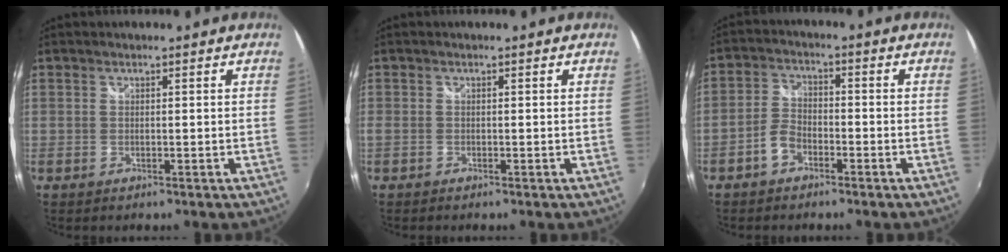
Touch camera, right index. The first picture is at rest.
{"total": 1.0, "force": [-0.7, 0.6, 0.4], "torque": [-0.011, -0.004, -0.016]}
{"total": 4.3, "force": [-2.7, 2.4, 2.4], "torque": [-0.057, 0.011, -0.052]}